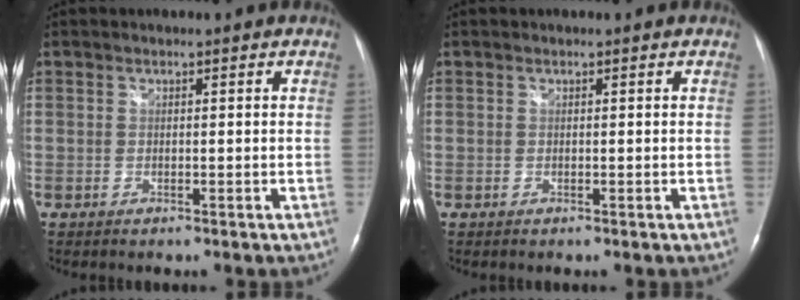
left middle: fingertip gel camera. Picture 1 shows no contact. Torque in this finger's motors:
{"motor_torque": [0.13, -0.04, -0.10, 0.00]}